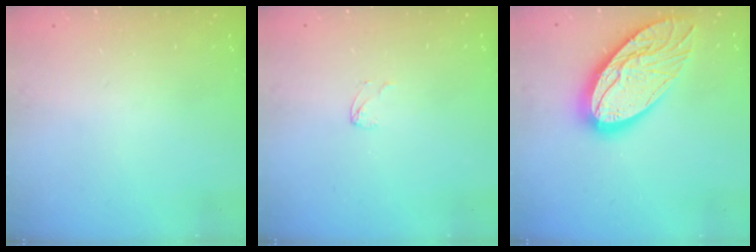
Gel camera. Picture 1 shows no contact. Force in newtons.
{"total": 2.9, "press": 2.9, "slide": 0.2}
{"total": 22.4, "press": 22.3, "slide": 2.1}